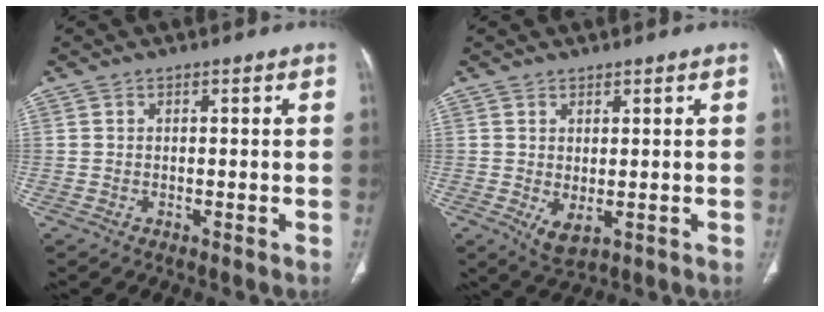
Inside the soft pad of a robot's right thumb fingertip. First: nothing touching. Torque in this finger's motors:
{"motor_torque": [-0.24, 0.36, -0.17, 0.10, 0.12]}